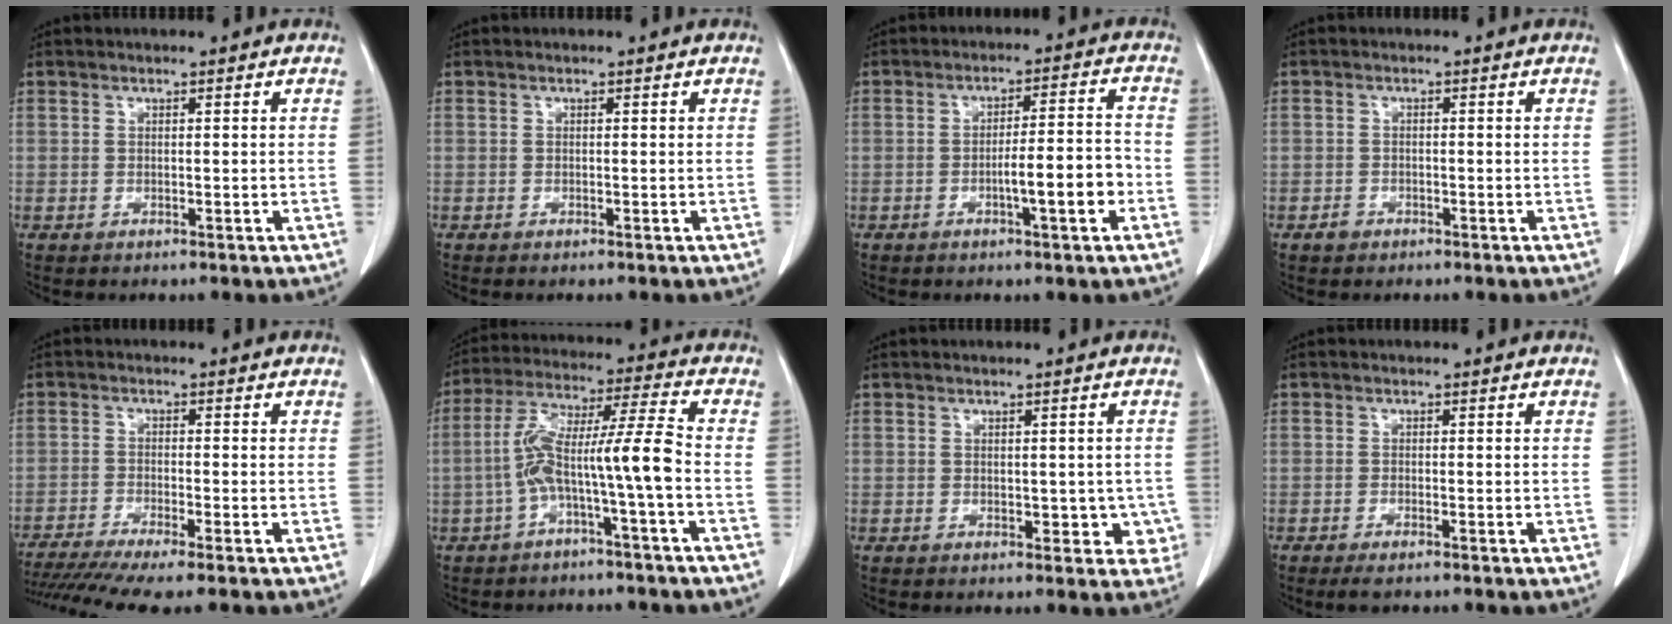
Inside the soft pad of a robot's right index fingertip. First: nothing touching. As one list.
[{"total": 0.0}, {"total": 7.2, "force": [-2.5, 0.6, 6.7], "torque": [-0.103, 0.011, -0.037]}, {"total": 1.5, "force": [-0.9, 1.1, 0.1], "torque": [-0.003, 0.004, -0.018]}, {"total": 10.8, "force": [-8.8, -0.3, 6.2], "torque": [-0.092, -0.016, -0.140]}, {"total": 10.2, "force": [-2.9, -0.4, 9.8], "torque": [-0.187, 0.035, -0.054]}, {"total": 3.9, "force": [-0.3, 2.7, 2.8], "torque": [-0.011, 0.006, 0.003]}, {"total": 2.0, "force": [-1.6, 0.3, 1.3], "torque": [-0.022, -0.005, -0.024]}]